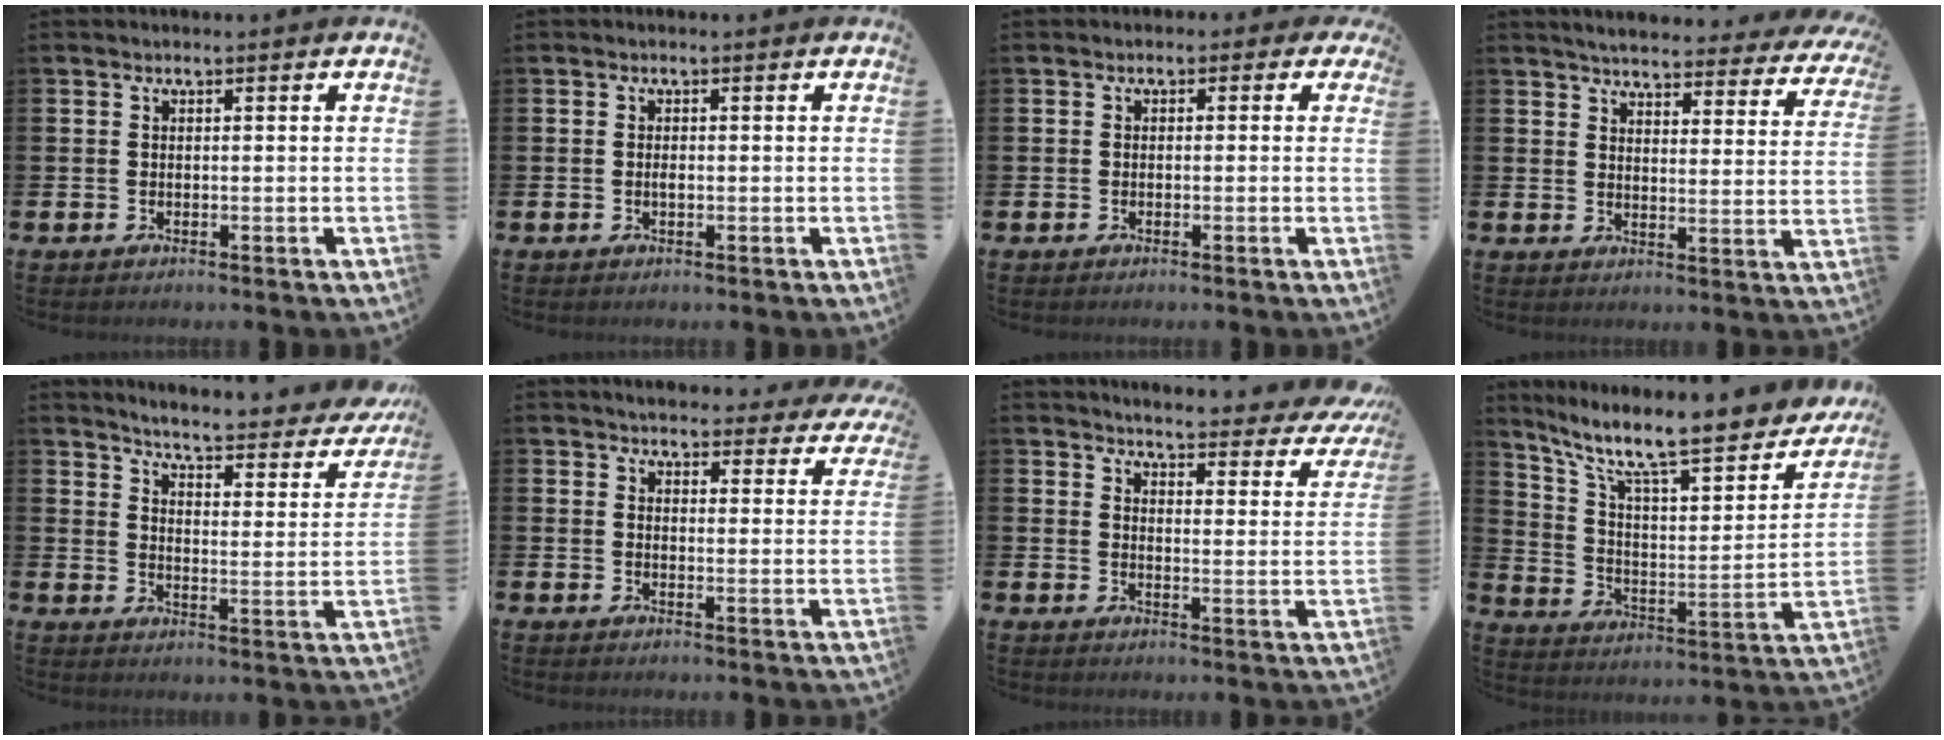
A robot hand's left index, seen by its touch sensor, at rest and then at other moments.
{"total": 0.6, "force": [-0.1, 0.3, 0.6], "torque": [-0.010, -0.001, -0.003]}
{"total": 1.2, "force": [-0.6, 0.9, 0.5], "torque": [-0.007, 0.007, -0.017]}
{"total": 4.3, "force": [4.2, 0.6, 1.0], "torque": [-0.034, -0.031, 0.069]}
{"total": 4.6, "force": [4.3, 0.2, 1.5], "torque": [-0.048, -0.042, 0.064]}
{"total": 4.0, "force": [3.9, 0.8, 0.0], "torque": [-0.005, -0.030, 0.067]}
{"total": 4.0, "force": [3.9, 0.6, 0.9], "torque": [-0.027, -0.039, 0.060]}
{"total": 12.0, "force": [9.6, 3.0, 6.4], "torque": [-0.142, -0.074, 0.158]}